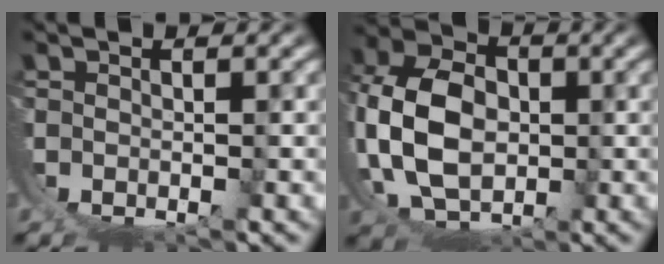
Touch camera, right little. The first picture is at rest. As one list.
[{"total": 10.6, "force": [3.6, 6.9, 7.3], "torque": [-0.167, -0.023, 0.076]}]